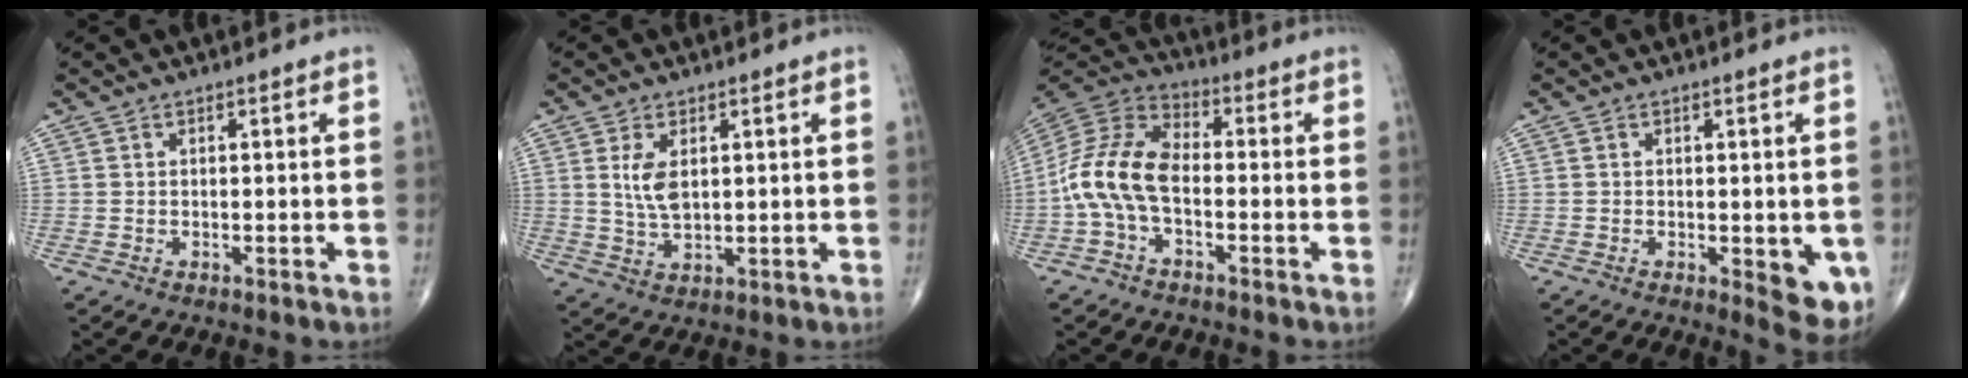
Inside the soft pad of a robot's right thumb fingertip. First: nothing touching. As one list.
[{"total": 5.3, "force": [1.3, 2.8, 4.4], "torque": [-0.084, -0.010, 0.031]}, {"total": 12.5, "force": [-2.4, 7.0, 10.1], "torque": [-0.204, 0.035, -0.056]}, {"total": 7.4, "force": [-1.8, 2.9, 6.5], "torque": [-0.061, -0.013, -0.019]}]